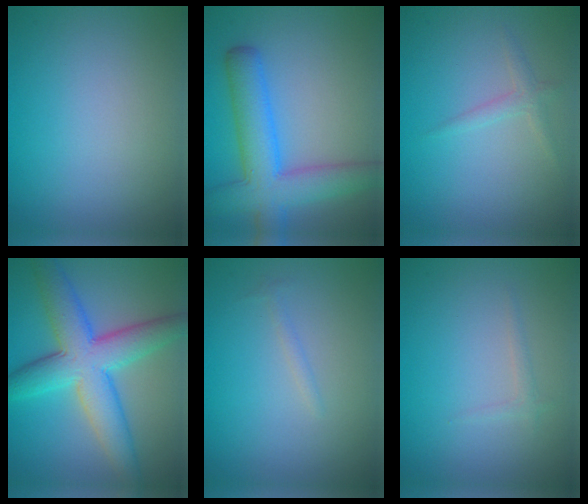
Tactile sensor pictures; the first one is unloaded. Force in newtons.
{"total": 7.0, "press": 7.0, "slide": 0.3}
{"total": 1.3, "press": 1.3, "slide": 0.0}
{"total": 8.4, "press": 8.4, "slide": 0.3}
{"total": 0.6, "press": 0.6, "slide": 0.0}
{"total": 0.8, "press": 0.8, "slide": 0.1}